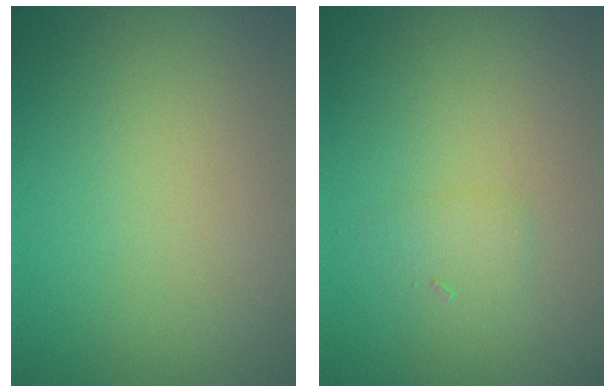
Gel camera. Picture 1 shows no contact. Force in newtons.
{"total": 1.2, "press": 1.2, "slide": 0.1}